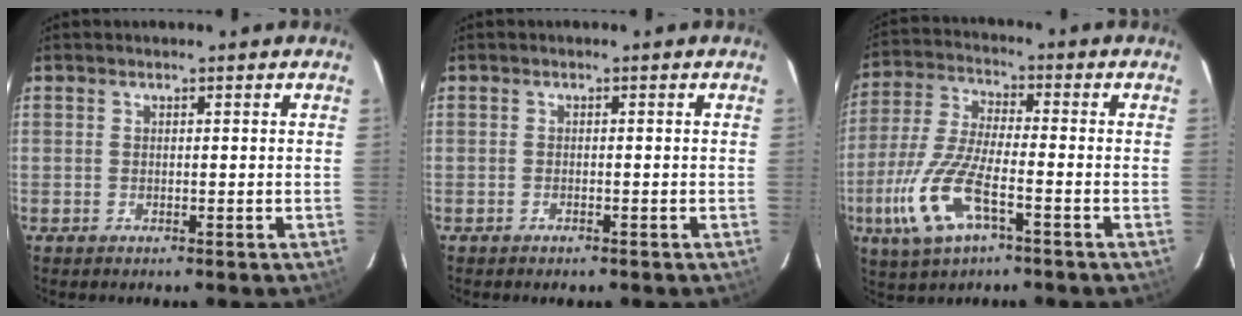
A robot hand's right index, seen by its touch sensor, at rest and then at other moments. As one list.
[{"total": 1.1, "force": [-0.9, 0.5, 0.4], "torque": [-0.008, 0.001, -0.014]}, {"total": 13.5, "force": [-5.7, 4.6, 11.3], "torque": [-0.253, -0.012, -0.114]}]